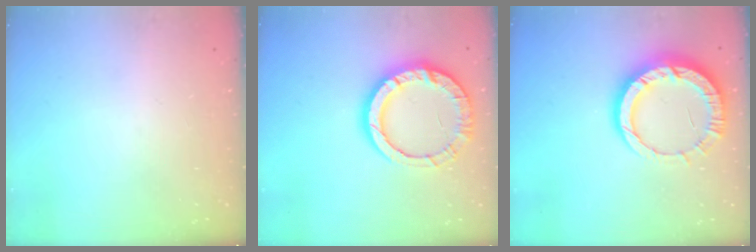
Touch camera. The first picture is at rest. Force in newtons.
{"total": 14.3, "press": 14.2, "slide": 1.7}
{"total": 14.0, "press": 13.9, "slide": 1.4}